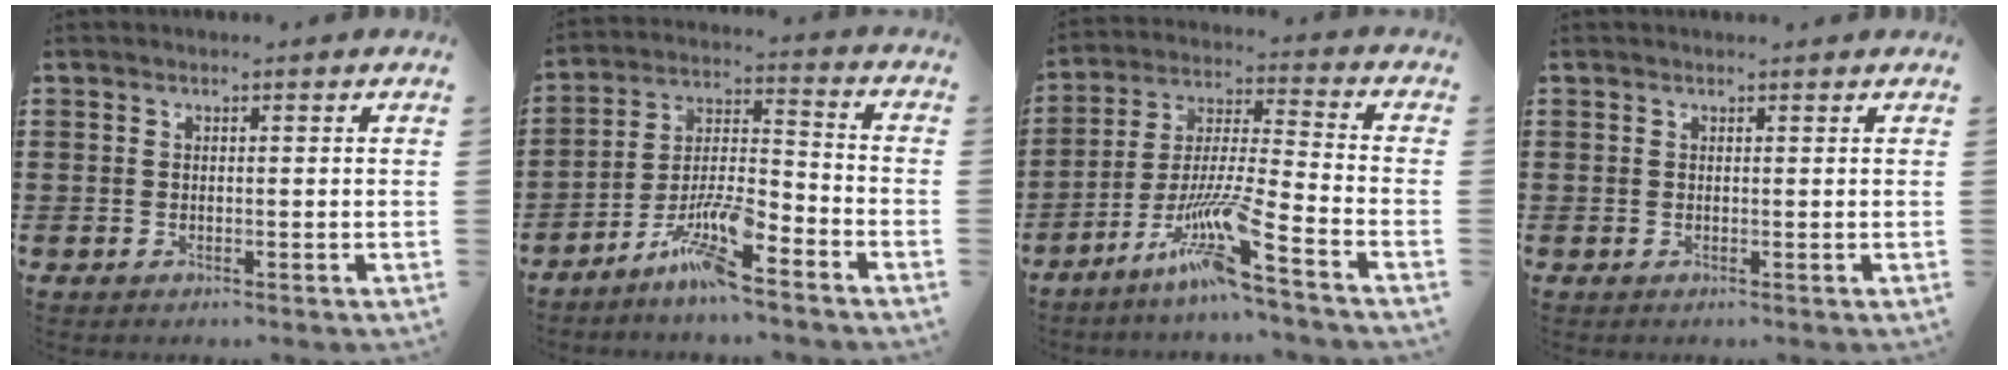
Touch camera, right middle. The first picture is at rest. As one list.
[{"total": 9.3, "force": [-6.6, 1.3, 6.4], "torque": [-0.144, -0.007, -0.131]}, {"total": 11.2, "force": [-7.5, 0.0, 8.3], "torque": [-0.172, -0.011, -0.152]}, {"total": 0.0}]